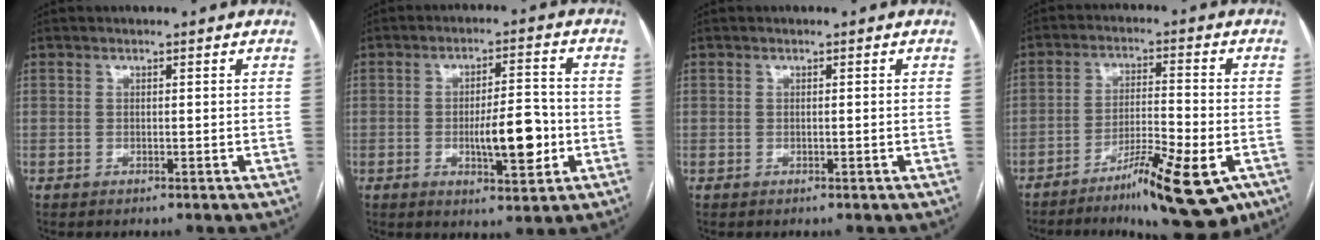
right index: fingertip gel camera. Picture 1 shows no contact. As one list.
[{"total": 8.7, "force": [-1.9, 2.4, 8.2], "torque": [-0.127, 0.004, -0.026]}, {"total": 0.0}, {"total": 12.5, "force": [-7.4, 1.8, 9.9], "torque": [-0.142, -0.013, -0.114]}]